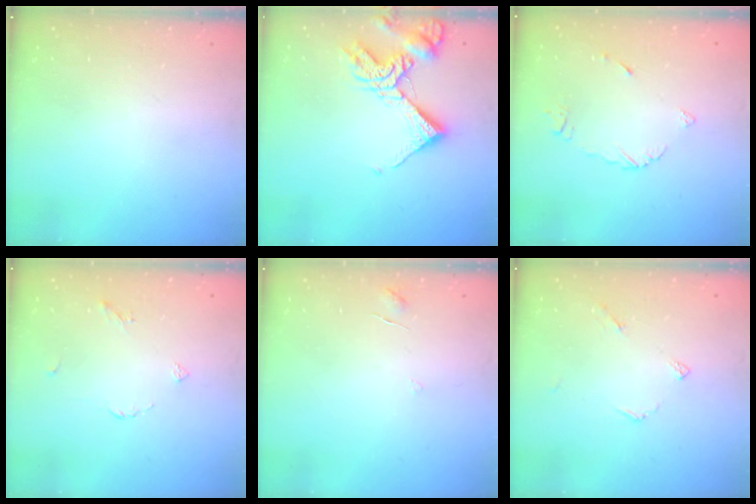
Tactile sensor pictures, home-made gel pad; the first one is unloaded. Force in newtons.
{"total": 11.8, "press": 11.7, "slide": 1.4}
{"total": 5.3, "press": 5.3, "slide": 0.2}
{"total": 3.6, "press": 3.6, "slide": 0.7}
{"total": 2.9, "press": 2.9, "slide": 0.2}
{"total": 4.2, "press": 4.2, "slide": 0.4}